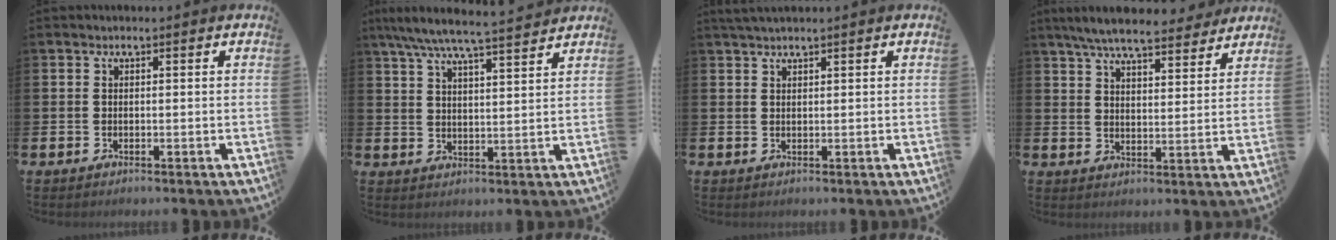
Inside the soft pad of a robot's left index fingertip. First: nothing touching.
{"total": 7.3, "force": [6.8, 0.3, 2.7], "torque": [-0.067, -0.037, 0.118]}
{"total": 1.5, "force": [1.4, 0.0, 0.6], "torque": [-0.016, 0.003, 0.027]}
{"total": 7.3, "force": [6.8, 1.3, 2.3], "torque": [-0.053, -0.038, 0.117]}